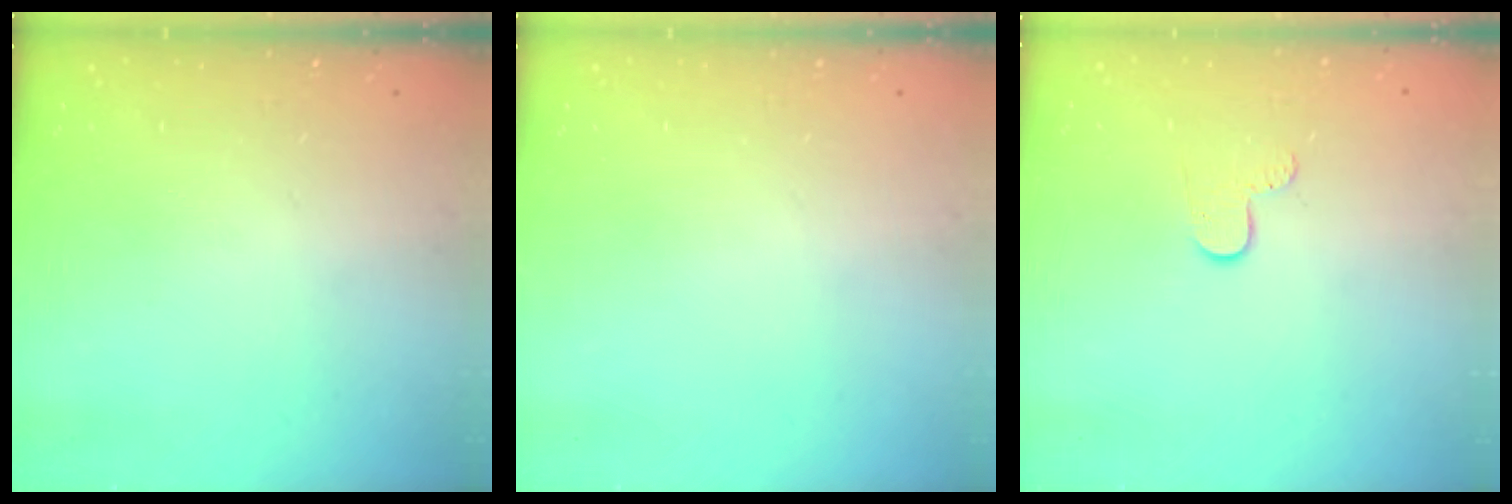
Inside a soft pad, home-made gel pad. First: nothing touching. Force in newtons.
{"total": 0.0}
{"total": 6.0, "press": 6.0, "slide": 0.5}